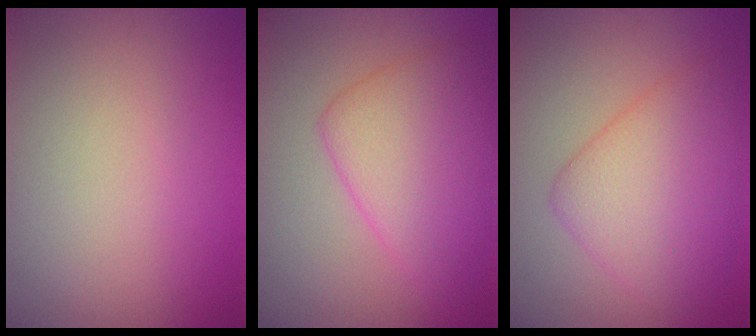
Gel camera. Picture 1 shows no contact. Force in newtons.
{"total": 5.8, "press": 5.8, "slide": 0.1}
{"total": 5.6, "press": 5.6, "slide": 0.0}